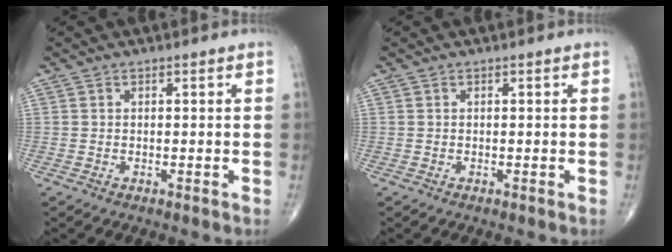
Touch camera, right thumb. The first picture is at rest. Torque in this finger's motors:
{"motor_torque": [0.00, 0.00, 0.00, 0.00, 0.00]}